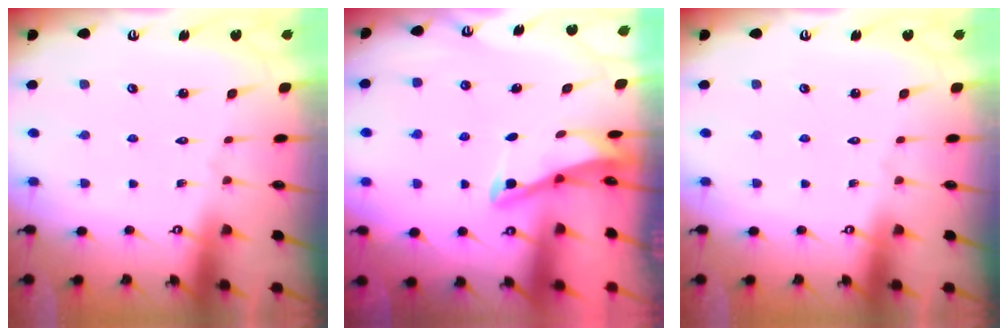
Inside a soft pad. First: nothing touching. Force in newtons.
{"total": 2.8, "press": 2.8, "slide": 0.3}
{"total": 0.0}